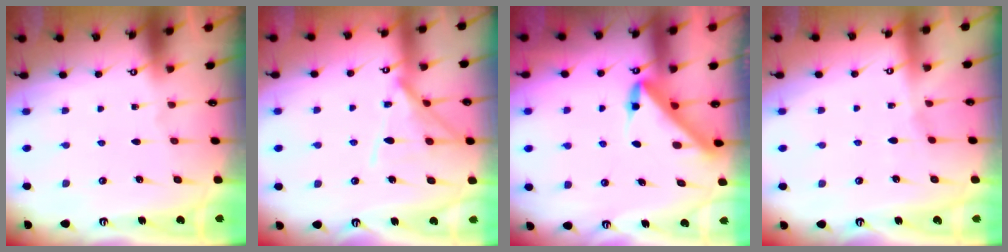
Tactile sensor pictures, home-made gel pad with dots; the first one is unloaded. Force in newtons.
{"total": 11.6, "press": 11.6, "slide": 0.8}
{"total": 5.1, "press": 5.0, "slide": 0.4}
{"total": 2.2, "press": 2.1, "slide": 0.4}